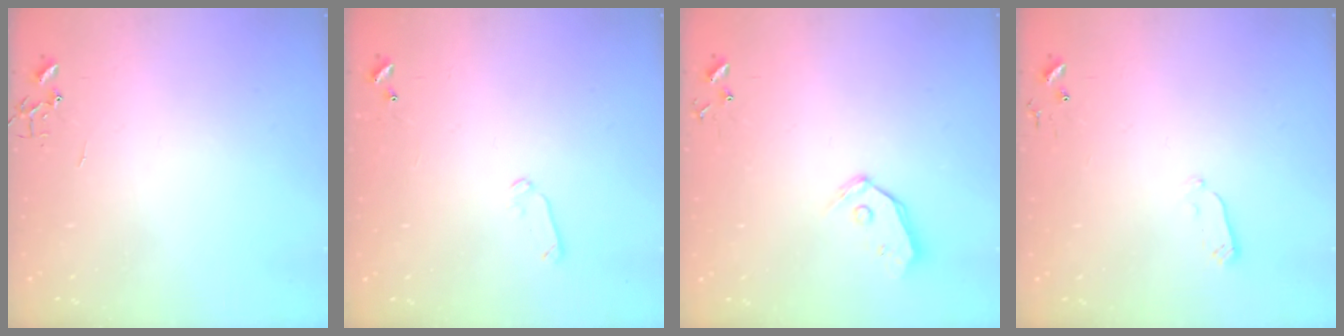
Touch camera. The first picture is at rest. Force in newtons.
{"total": 5.2, "press": 5.1, "slide": 1.0}
{"total": 6.9, "press": 6.9, "slide": 0.7}
{"total": 2.9, "press": 2.9, "slide": 0.4}